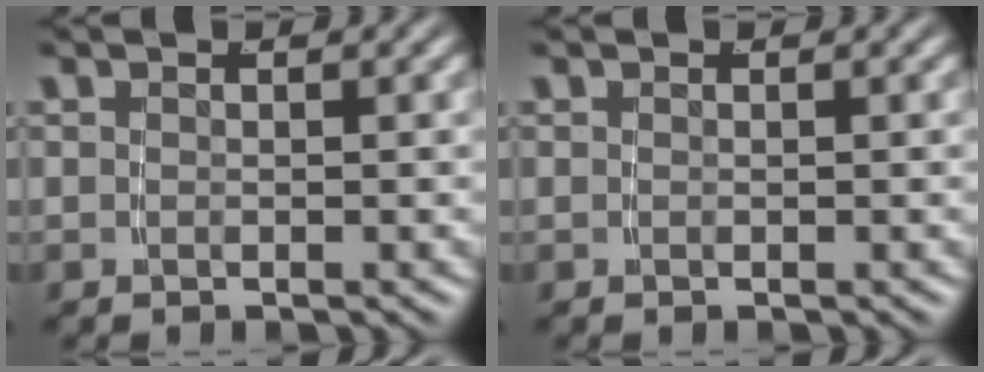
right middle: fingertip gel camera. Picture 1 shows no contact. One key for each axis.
{"total": 0.0}